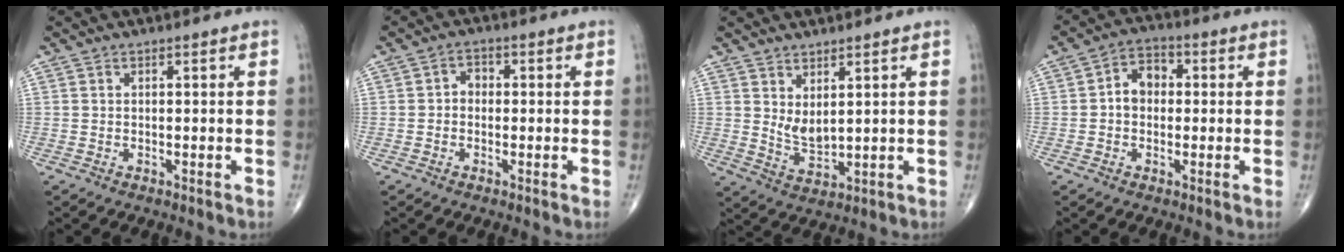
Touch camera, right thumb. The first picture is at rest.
{"total": 2.3, "force": [-0.3, 1.9, 1.2], "torque": [-0.005, 0.013, -0.014]}
{"total": 4.8, "force": [2.0, 2.1, 3.8], "torque": [-0.066, -0.030, 0.047]}
{"total": 5.7, "force": [0.1, 4.4, 3.6], "torque": [-0.043, 0.020, -0.010]}